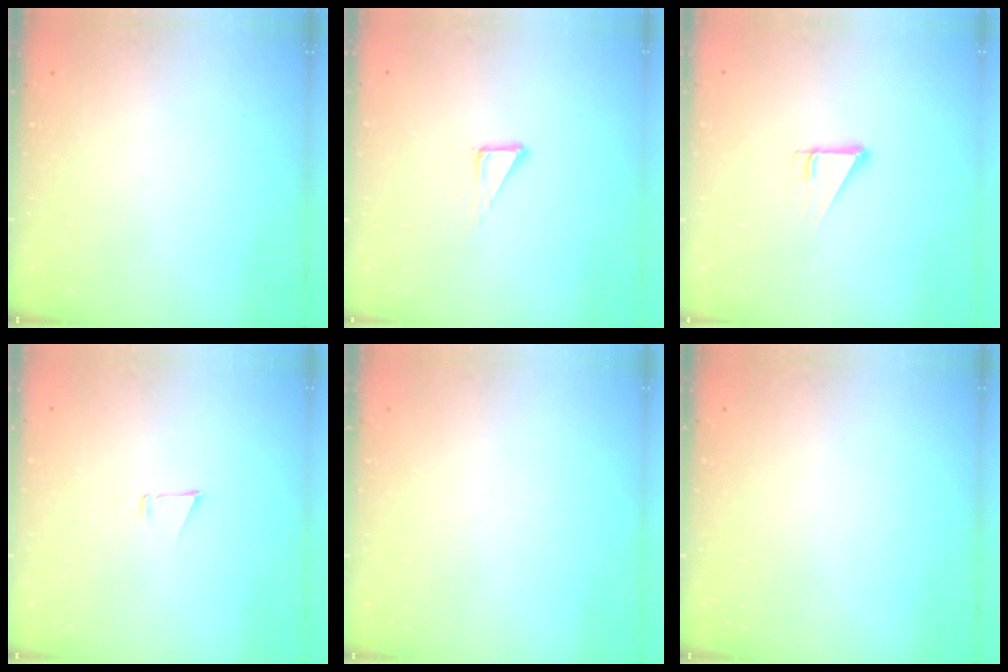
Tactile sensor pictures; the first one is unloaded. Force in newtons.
{"total": 4.4, "press": 4.4, "slide": 0.1}
{"total": 2.5, "press": 2.5, "slide": 0.2}
{"total": 3.0, "press": 2.9, "slide": 0.8}
{"total": 0.0}
{"total": 0.0}